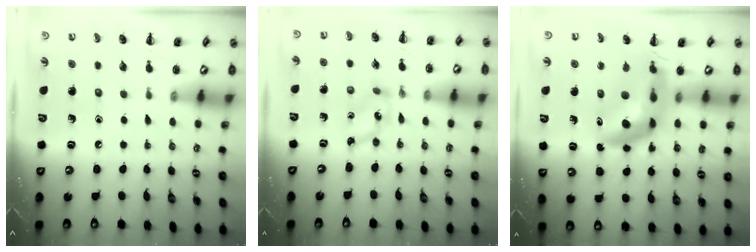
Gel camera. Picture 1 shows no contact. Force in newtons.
{"total": 2.8, "press": 2.7, "slide": 0.7}
{"total": 12.9, "press": 12.3, "slide": 3.8}